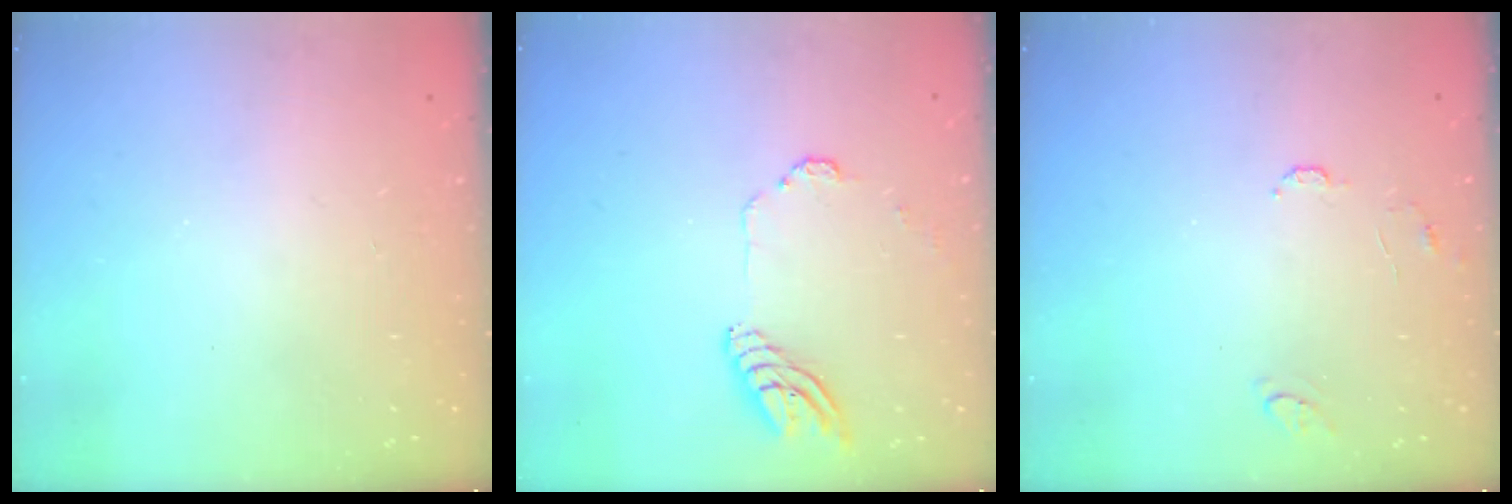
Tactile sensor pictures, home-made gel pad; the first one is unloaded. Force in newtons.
{"total": 10.5, "press": 10.4, "slide": 1.1}
{"total": 6.2, "press": 6.2, "slide": 0.5}